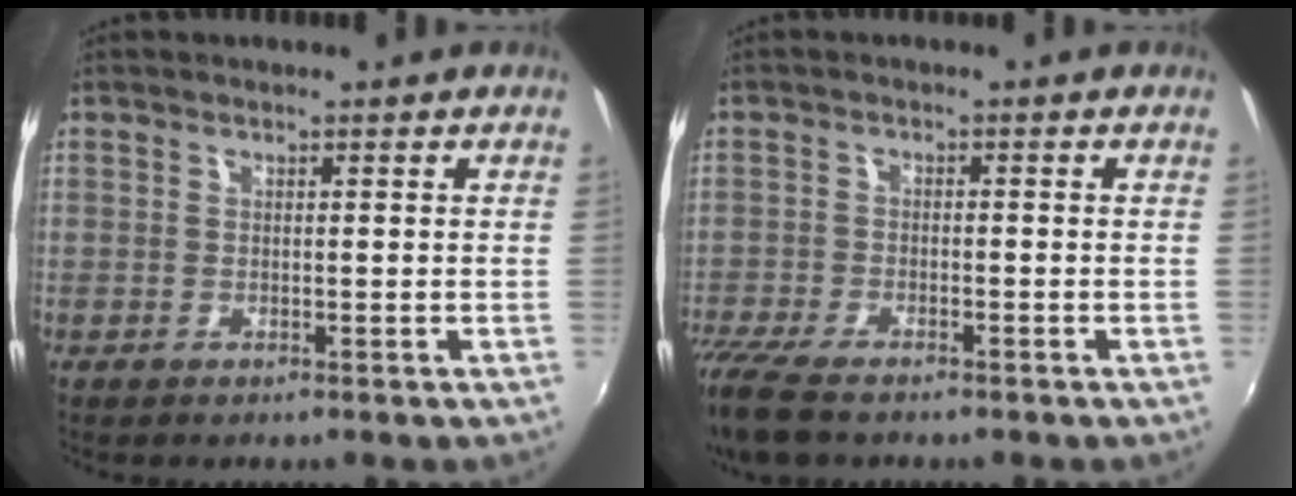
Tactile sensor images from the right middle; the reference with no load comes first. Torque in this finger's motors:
{"motor_torque": [0.86, -0.82, 0.29, 0.08]}